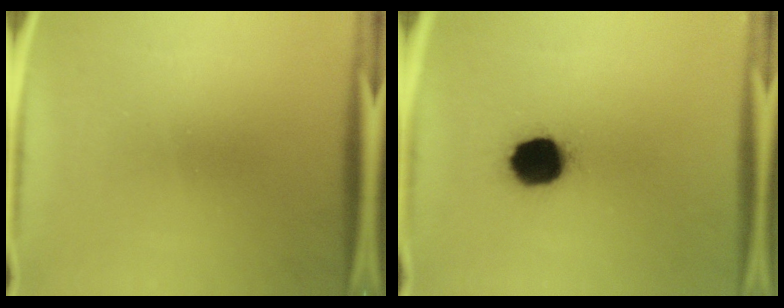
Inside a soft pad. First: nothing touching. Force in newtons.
{"total": 12.8}